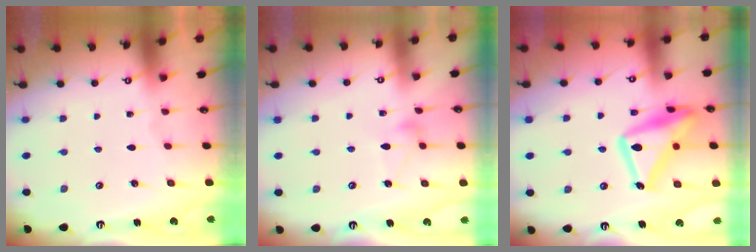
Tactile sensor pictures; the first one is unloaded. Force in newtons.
{"total": 10.1, "press": 10.1, "slide": 0.5}
{"total": 19.4, "press": 19.4, "slide": 1.4}